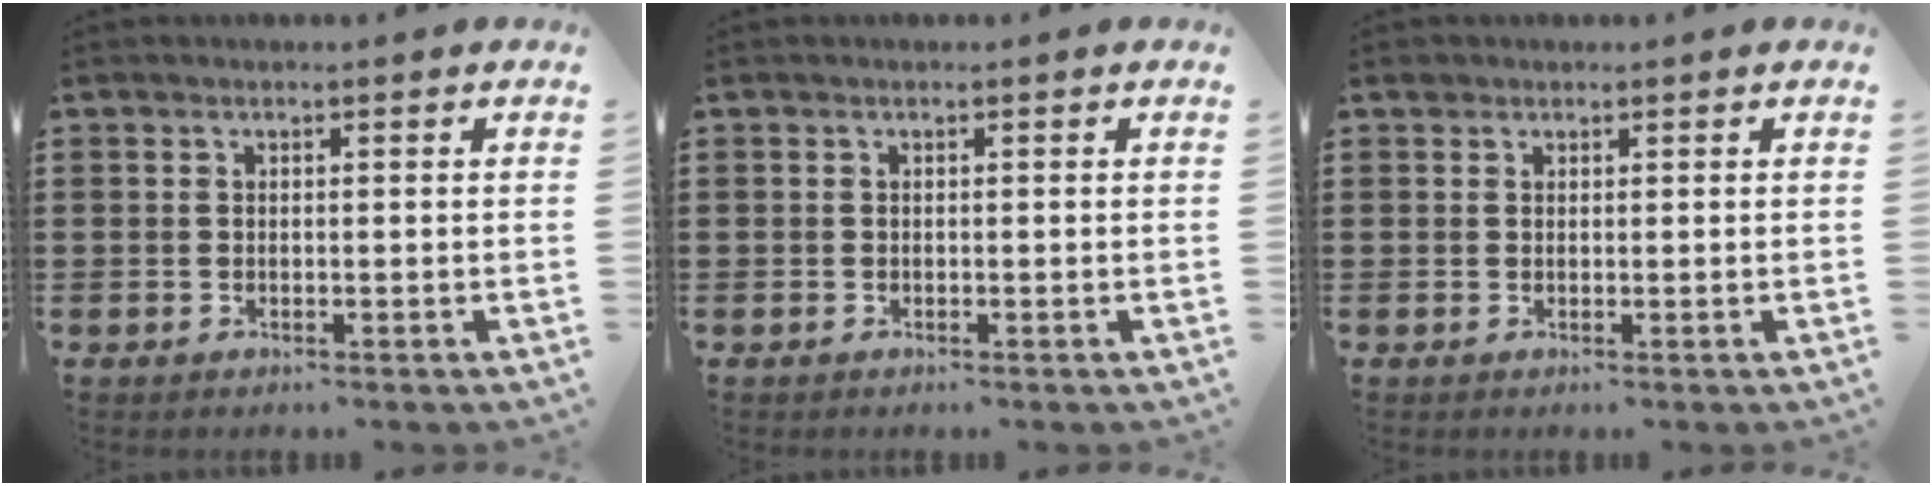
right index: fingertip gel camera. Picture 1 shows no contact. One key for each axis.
{"total": 0.0}
{"total": 0.9, "fx": 0.7, "fy": 0.6, "fz": 0.0, "tx": -0.002, "ty": 0.001, "tz": 0.013}